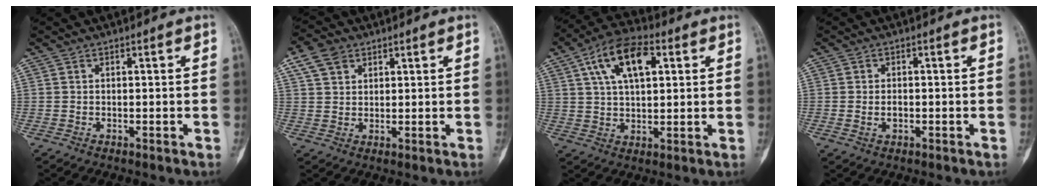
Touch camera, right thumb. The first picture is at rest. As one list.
[{"total": 5.4, "force": [2.8, 4.0, 2.4], "torque": [-0.031, -0.002, 0.056]}, {"total": 12.6, "force": [4.6, 6.2, 9.9], "torque": [-0.169, 0.009, 0.076]}, {"total": 1.9, "force": [-0.3, 1.3, 1.4], "torque": [-0.023, 0.005, -0.002]}]